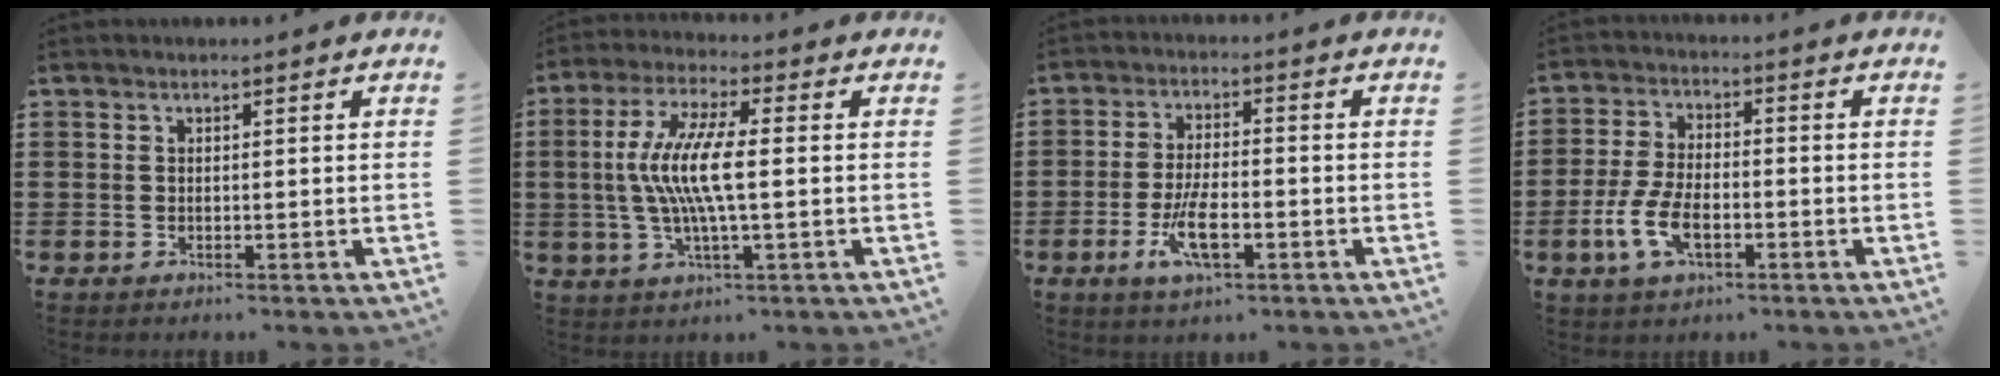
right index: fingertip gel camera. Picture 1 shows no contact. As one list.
[{"total": 8.8, "force": [0.3, 3.4, 8.1], "torque": [-0.174, 0.001, 0.000]}, {"total": 6.5, "force": [-2.4, 2.2, 5.7], "torque": [-0.125, -0.009, -0.048]}, {"total": 6.9, "force": [-2.5, 3.2, 5.6], "torque": [-0.134, -0.003, -0.052]}]